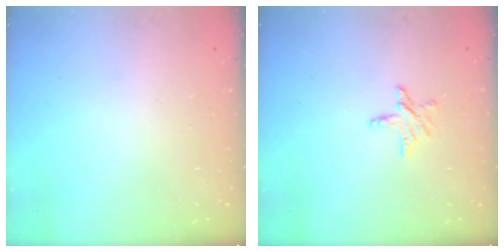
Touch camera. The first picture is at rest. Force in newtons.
{"total": 5.4, "press": 5.4, "slide": 0.5}